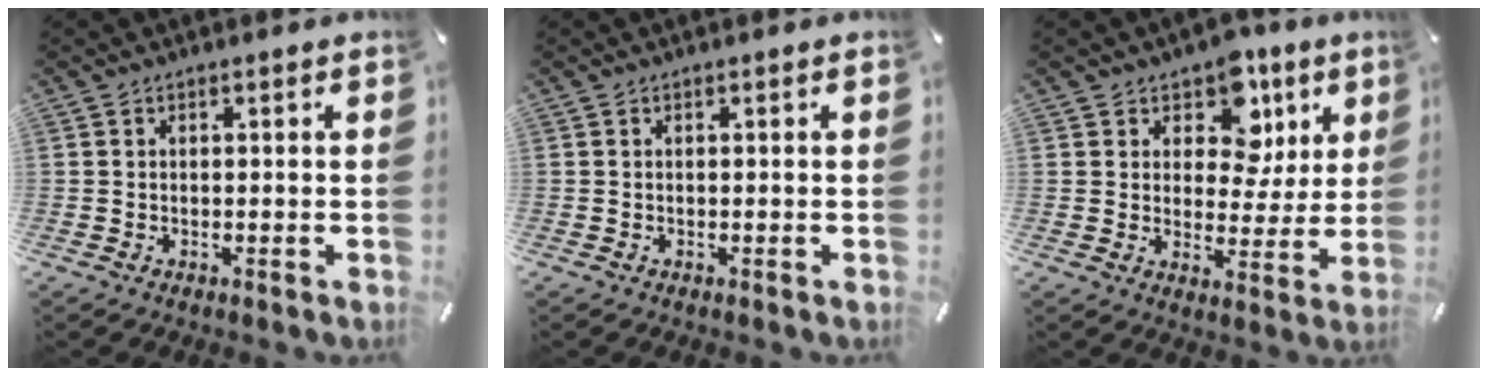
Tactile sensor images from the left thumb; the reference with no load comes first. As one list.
[{"total": 0.0}, {"total": 11.3, "force": [5.9, 7.9, 5.6], "torque": [-0.078, -0.037, 0.104]}]